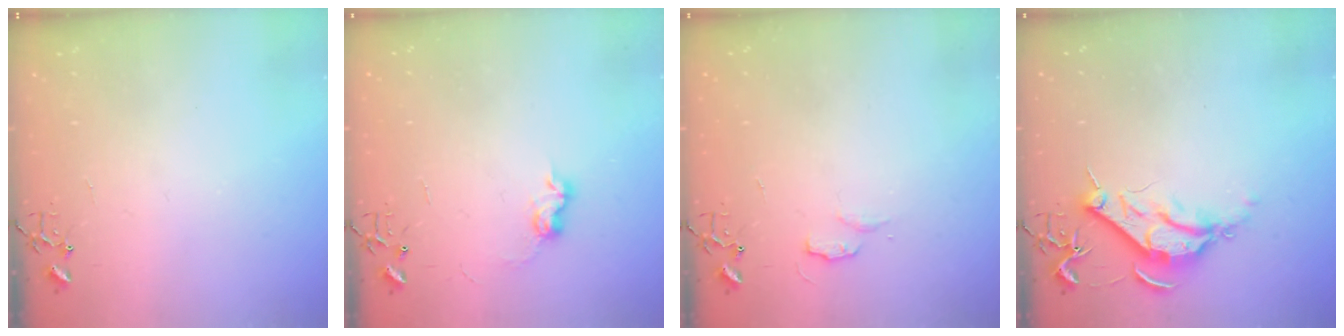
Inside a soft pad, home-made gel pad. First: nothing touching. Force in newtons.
{"total": 7.4, "press": 7.4, "slide": 0.4}
{"total": 4.9, "press": 4.9, "slide": 0.6}
{"total": 9.5, "press": 9.4, "slide": 1.0}